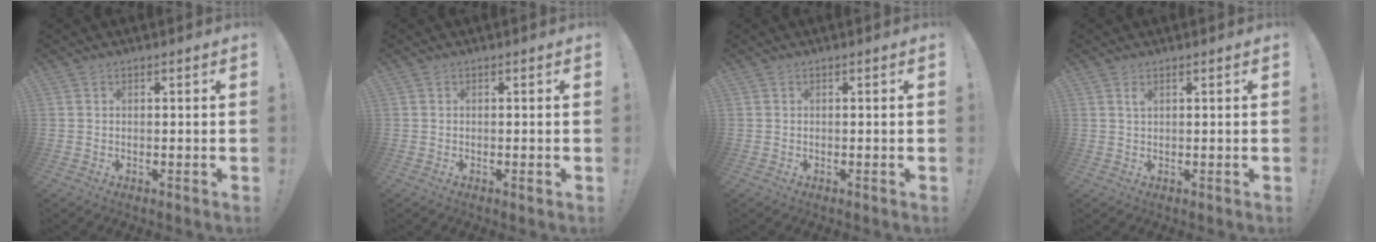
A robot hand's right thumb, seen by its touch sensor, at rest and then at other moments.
{"total": 0.8, "force": [-0.1, 0.1, 0.7], "torque": [-0.011, -0.003, -0.001]}
{"total": 0.0}
{"total": 1.4, "force": [0.8, 0.4, 1.1], "torque": [-0.012, -0.003, 0.010]}